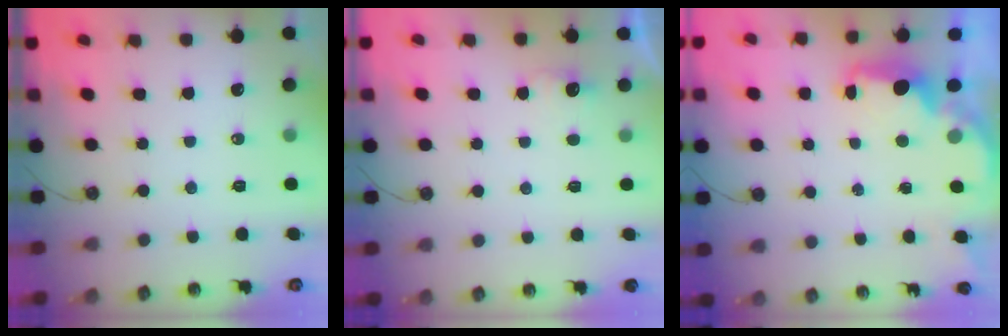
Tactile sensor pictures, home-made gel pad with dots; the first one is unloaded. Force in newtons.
{"total": 2.6, "press": 2.4, "slide": 0.8}
{"total": 2.3, "press": 2.2, "slide": 0.7}